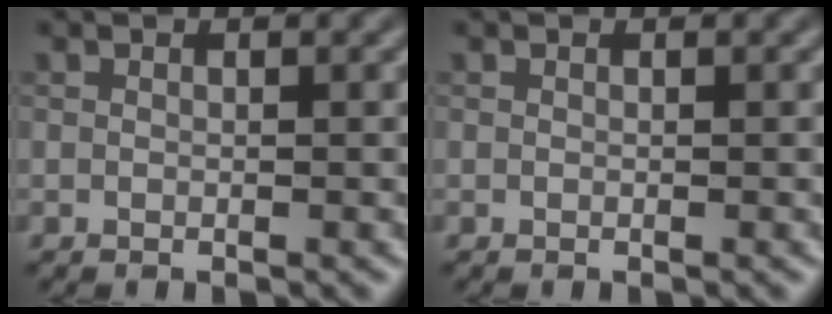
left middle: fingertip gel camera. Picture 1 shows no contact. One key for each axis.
{"total": 0.0}